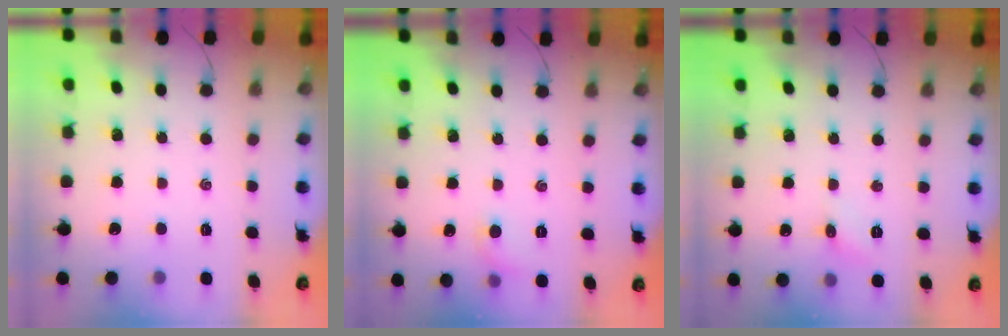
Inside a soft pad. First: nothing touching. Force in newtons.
{"total": 4.7, "press": 4.5, "slide": 1.5}
{"total": 4.3, "press": 4.0, "slide": 1.4}